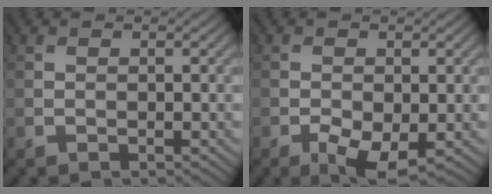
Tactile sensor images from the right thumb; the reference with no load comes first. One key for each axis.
{"total": 4.4, "fx": -2.1, "fy": 1.9, "fz": 3.3, "tx": -0.067, "ty": -0.012, "tz": -0.035}